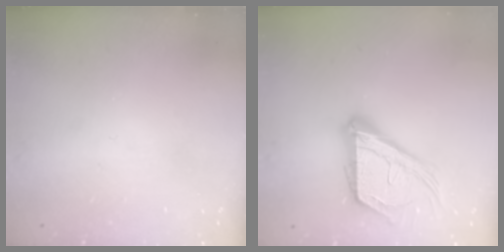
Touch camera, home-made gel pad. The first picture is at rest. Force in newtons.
{"total": 19.7, "press": 19.6, "slide": 2.3}